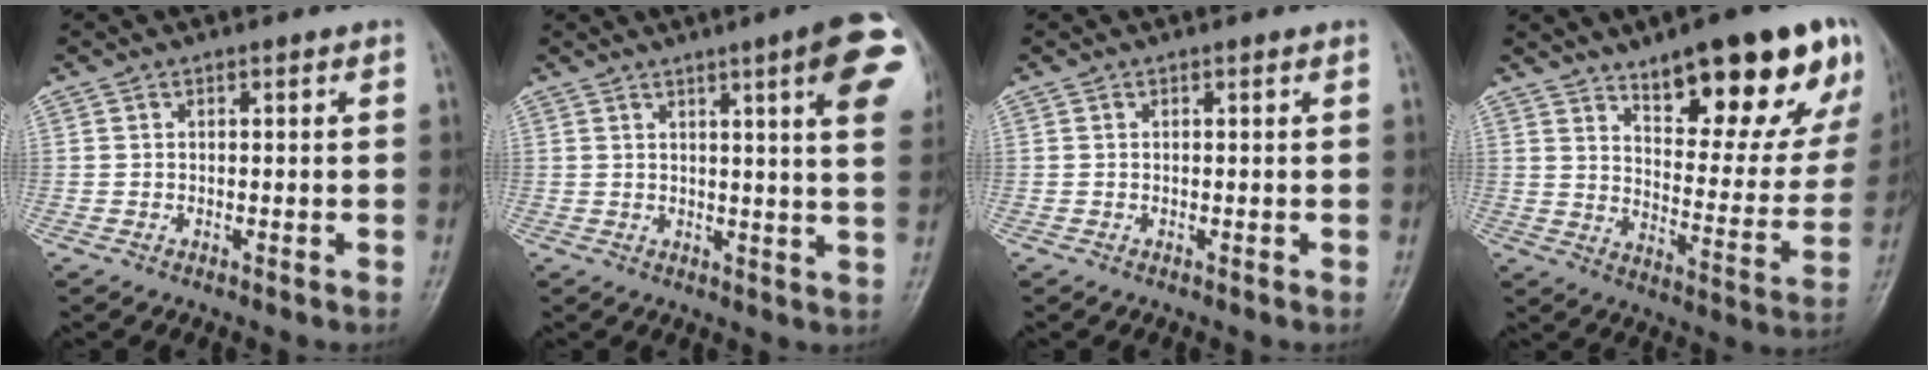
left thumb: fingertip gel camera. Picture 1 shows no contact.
{"total": 12.8, "force": [5.3, 1.3, 11.6], "torque": [-0.134, -0.016, 0.057]}
{"total": 0.0}
{"total": 25.1, "force": [14.8, 8.5, 18.4], "torque": [-0.198, -0.054, 0.213]}